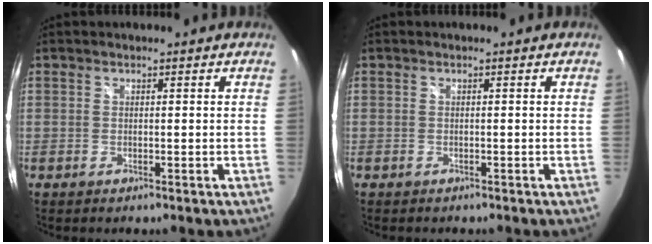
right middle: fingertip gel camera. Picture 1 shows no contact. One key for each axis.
{"total": 0.8, "fx": -0.7, "fy": 0.3, "fz": 0.2, "tx": -0.008, "ty": -0.002, "tz": -0.011}